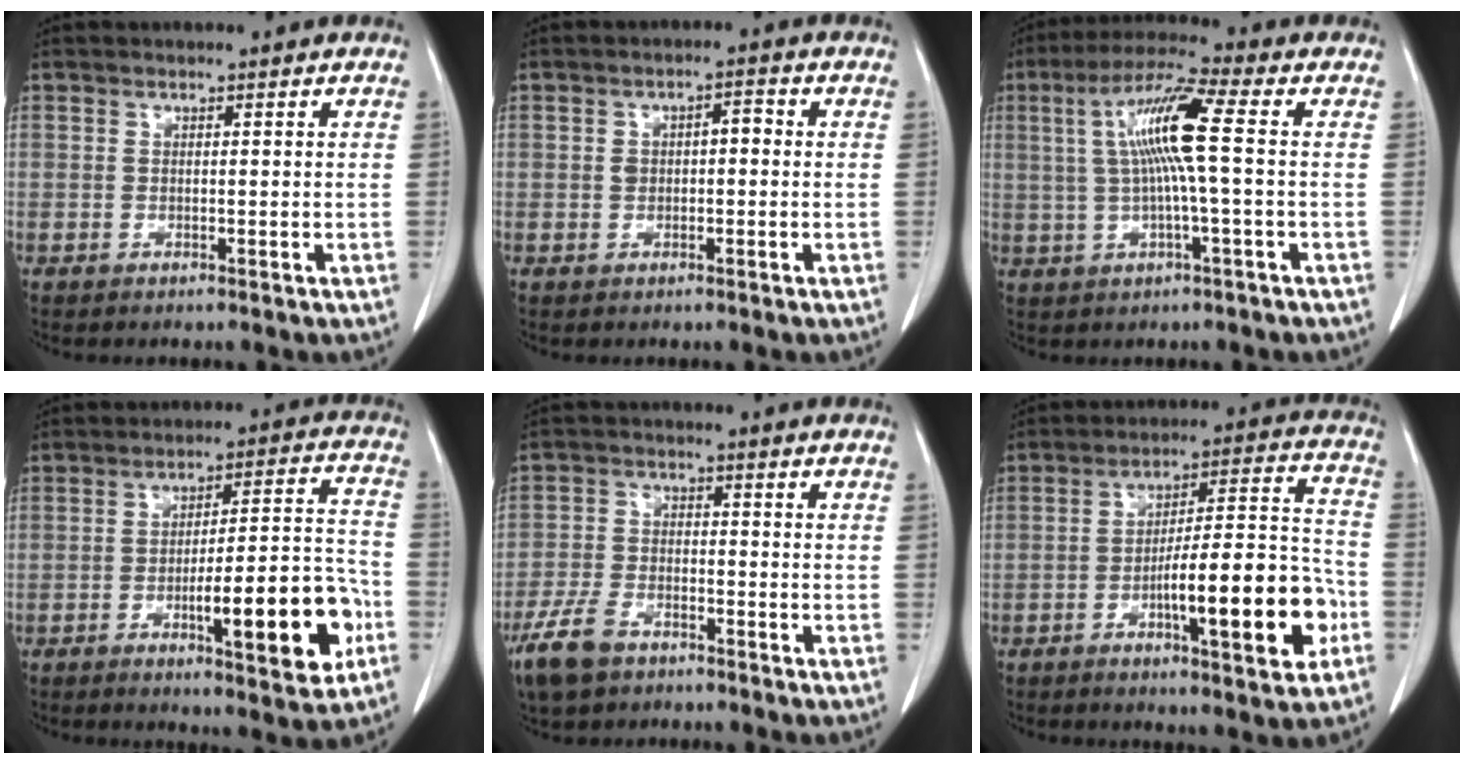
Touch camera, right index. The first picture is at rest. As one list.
[{"total": 3.1, "force": [0.1, 1.7, 2.5], "torque": [-0.045, 0.022, 0.004]}, {"total": 10.3, "force": [0.9, -0.5, 10.3], "torque": [-0.199, 0.020, 0.015]}, {"total": 14.9, "force": [-5.4, 2.5, 13.7], "torque": [-0.192, 0.011, -0.074]}, {"total": 7.0, "force": [-4.8, 3.6, 3.7], "torque": [-0.087, -0.004, -0.087]}, {"total": 16.4, "force": [-5.9, 2.3, 15.2], "torque": [-0.230, 0.011, -0.086]}]